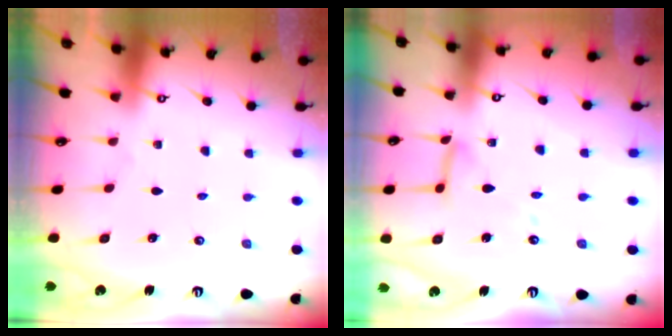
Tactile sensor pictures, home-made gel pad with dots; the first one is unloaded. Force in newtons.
{"total": 10.3, "press": 10.3, "slide": 0.9}